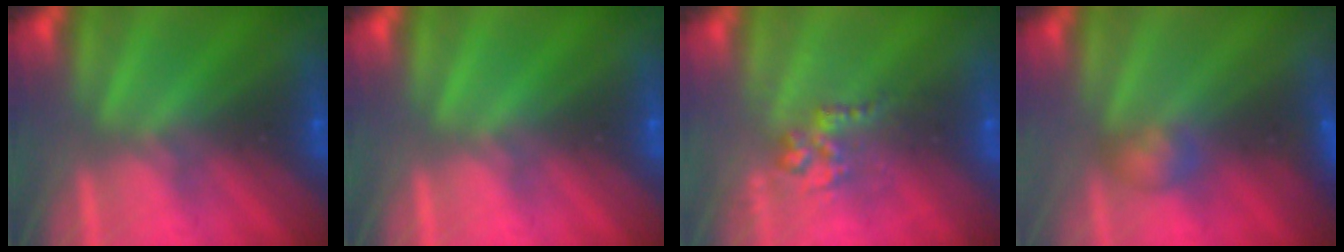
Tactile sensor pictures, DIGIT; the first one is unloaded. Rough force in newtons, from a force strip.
{"total": 0.0}
{"total": 2.8}
{"total": 2.9}